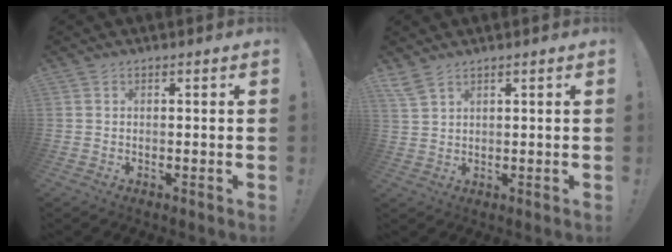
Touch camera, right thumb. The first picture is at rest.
{"total": 3.8, "force": [3.0, 1.1, 2.1], "torque": [-0.049, -0.012, 0.060]}